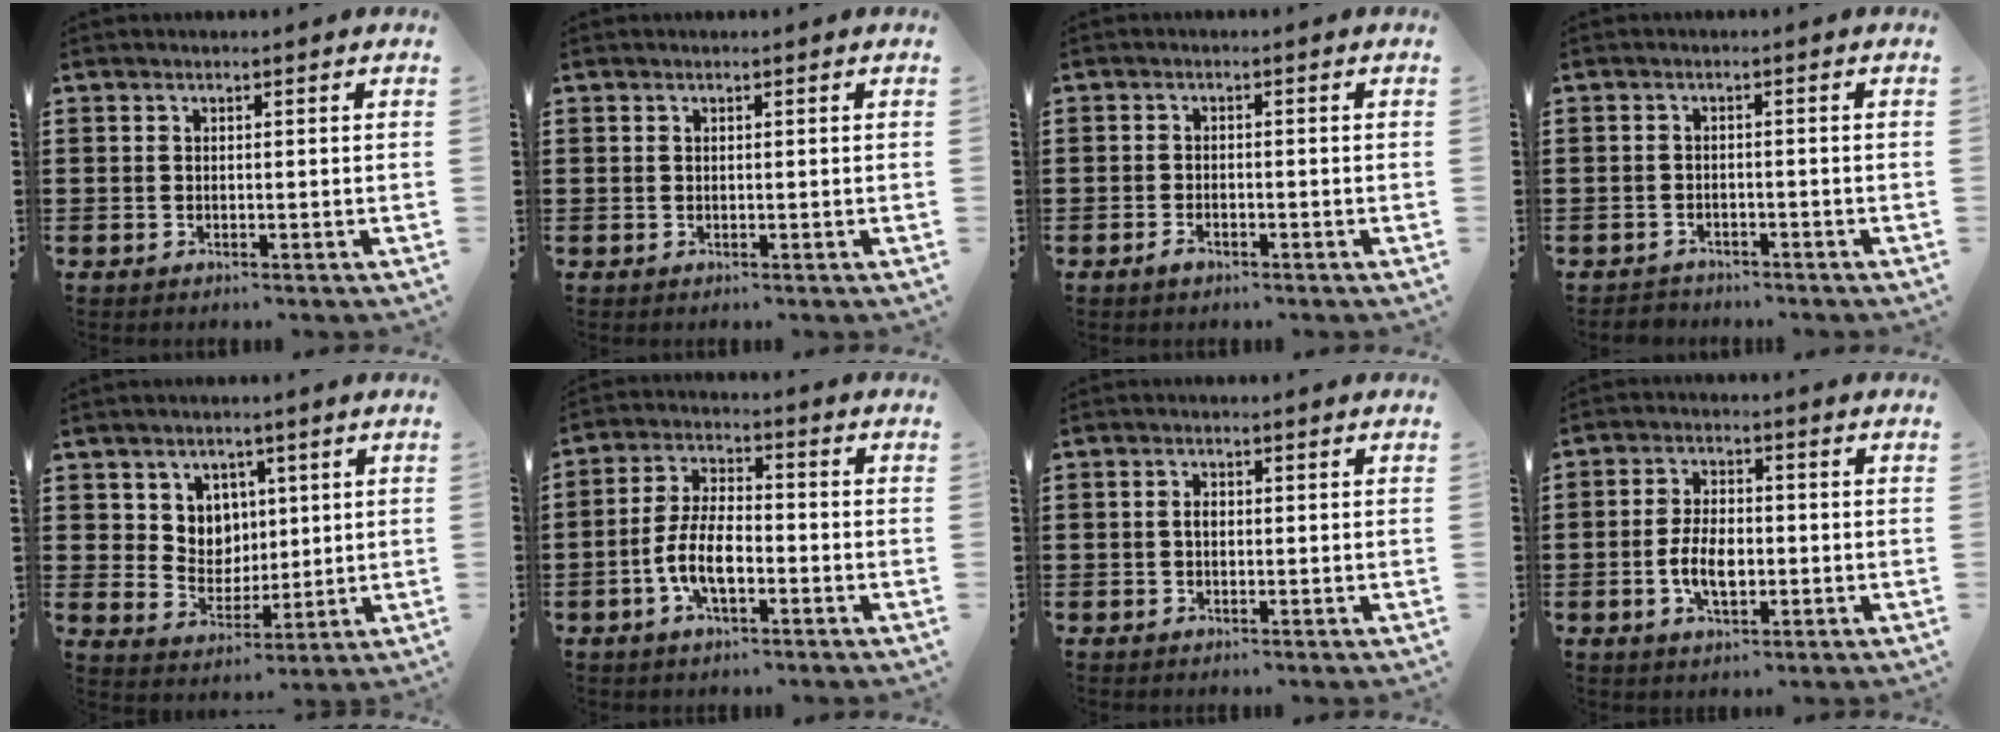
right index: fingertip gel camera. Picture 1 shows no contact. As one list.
[{"total": 0.0}, {"total": 1.5, "force": [-1.1, 0.6, 0.9], "torque": [-0.026, -0.006, -0.023]}, {"total": 1.5, "force": [-1.5, 0.3, -0.1], "torque": [-0.005, 0.001, -0.032]}, {"total": 5.5, "force": [2.6, 4.8, 0.5], "torque": [-0.032, -0.001, 0.046]}, {"total": 7.6, "force": [-2.5, 3.2, 6.4], "torque": [-0.149, -0.006, -0.053]}, {"total": 1.4, "force": [0.0, 0.7, 1.2], "torque": [-0.023, 0.004, -0.002]}, {"total": 6.0, "force": [-1.2, 3.0, 5.0], "torque": [-0.111, -0.001, -0.025]}]